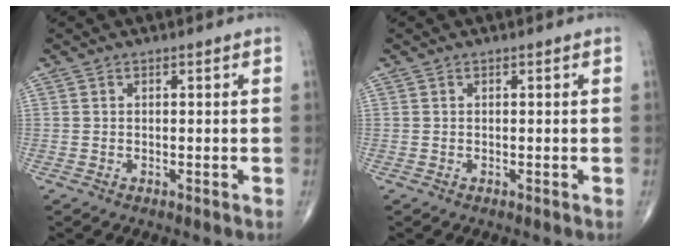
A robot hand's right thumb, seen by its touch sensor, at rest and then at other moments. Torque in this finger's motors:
{"motor_torque": [0.06, 0.06, 0.00, 0.00, 0.02]}